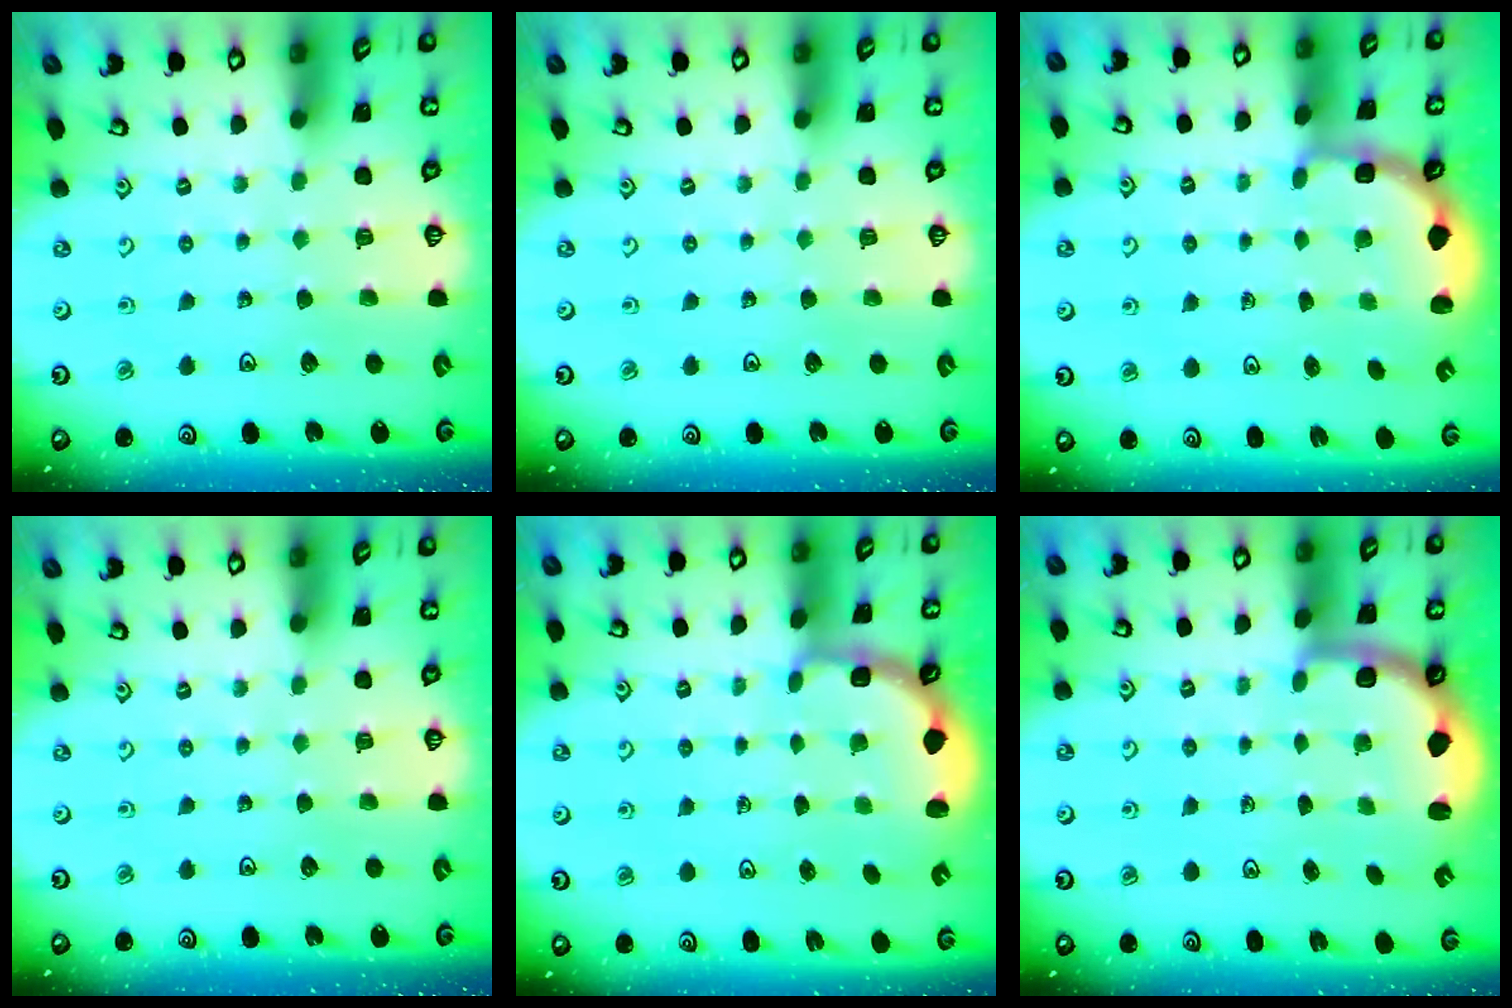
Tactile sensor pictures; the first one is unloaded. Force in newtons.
{"total": 0.0}
{"total": 2.7, "press": 2.3, "slide": 1.4}
{"total": 0.0}
{"total": 3.0, "press": 2.1, "slide": 2.2}
{"total": 2.2, "press": 1.7, "slide": 1.4}